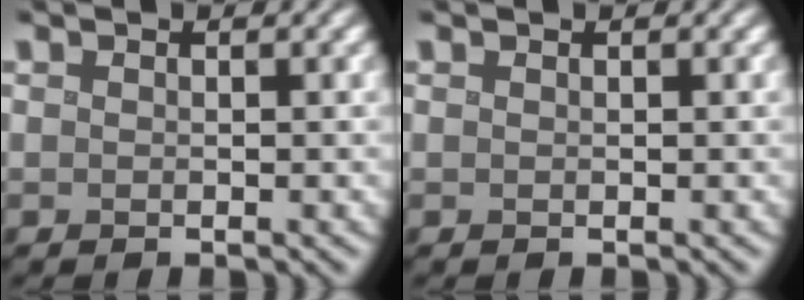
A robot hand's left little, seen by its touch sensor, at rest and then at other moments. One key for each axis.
{"total": 0.0}